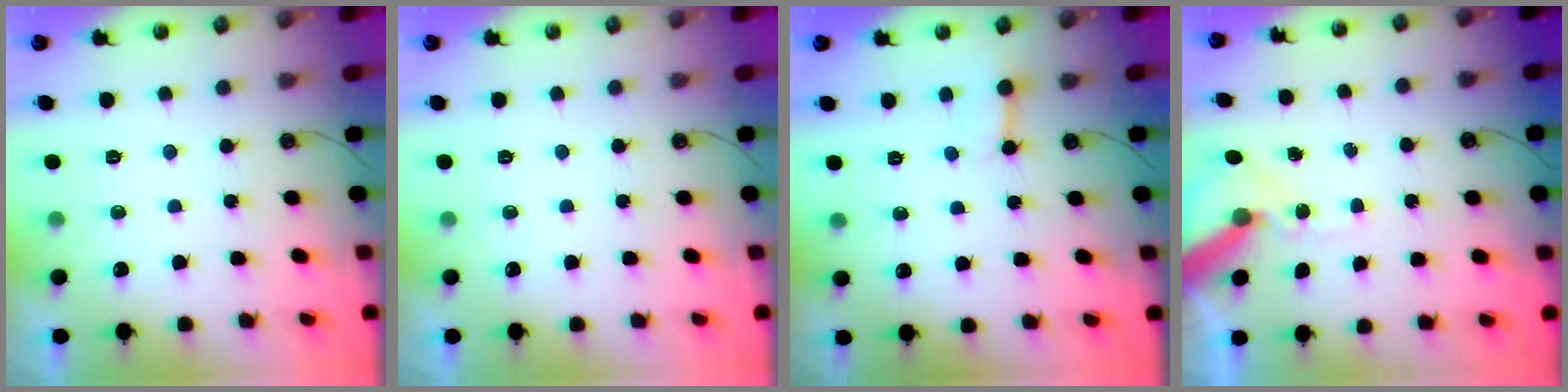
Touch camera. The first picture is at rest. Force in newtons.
{"total": 0.0}
{"total": 3.0, "press": 3.0, "slide": 0.2}
{"total": 10.2, "press": 10.1, "slide": 1.5}